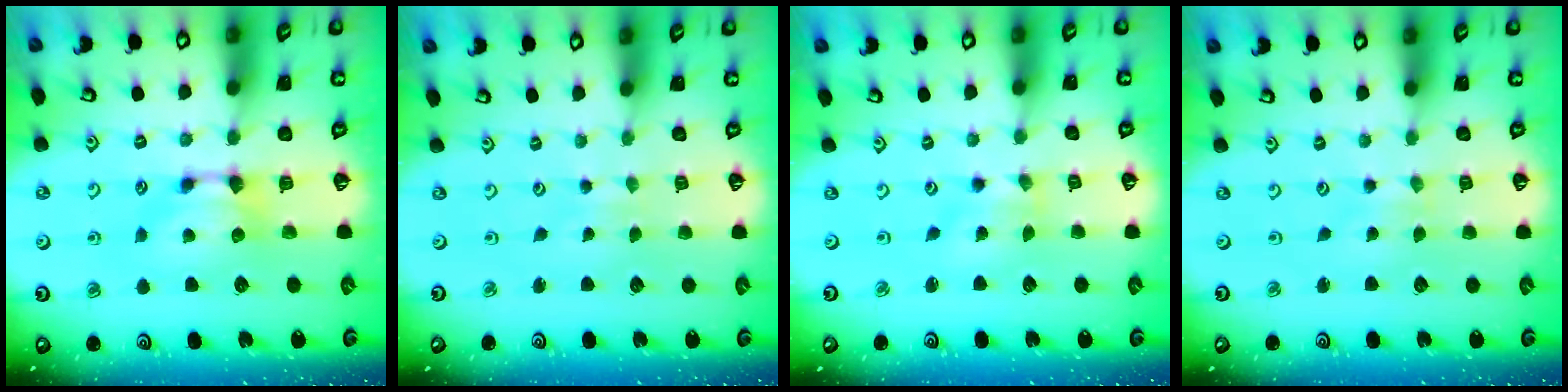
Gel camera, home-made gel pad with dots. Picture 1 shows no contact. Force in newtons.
{"total": 4.5, "press": 4.5, "slide": 0.3}
{"total": 2.1, "press": 1.8, "slide": 1.1}
{"total": 3.1, "press": 3.1, "slide": 0.1}